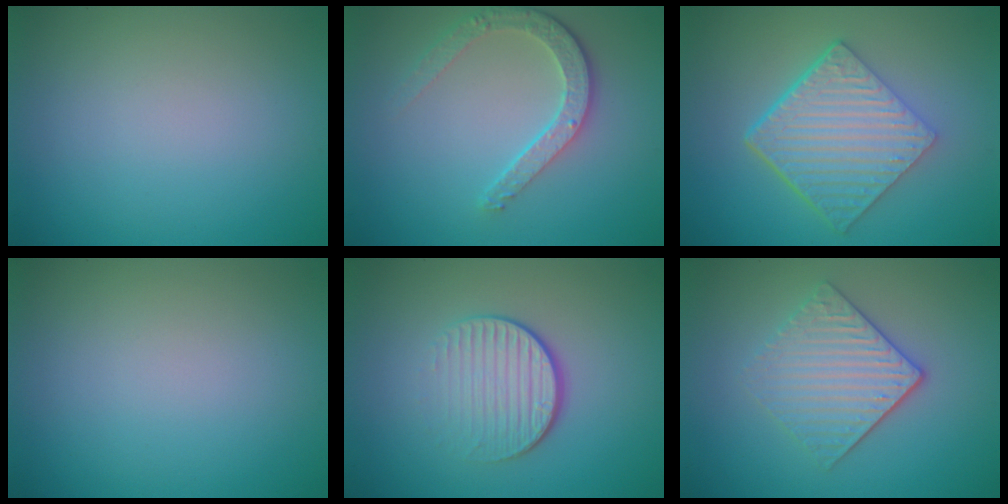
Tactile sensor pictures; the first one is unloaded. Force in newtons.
{"total": 3.6, "press": 2.9, "slide": 2.1}
{"total": 7.1, "press": 4.7, "slide": 5.3}
{"total": 0.0}
{"total": 4.2, "press": 2.6, "slide": 3.3}
{"total": 3.8, "press": 3.2, "slide": 2.1}